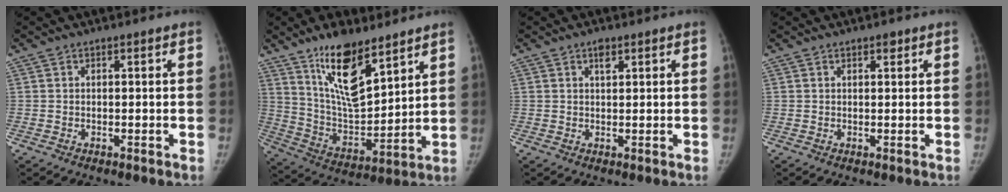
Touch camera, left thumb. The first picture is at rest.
{"total": 16.1, "force": [10.5, 5.8, 10.8], "torque": [-0.158, -0.068, 0.203]}
{"total": 2.0, "force": [1.2, 1.0, 1.3], "torque": [-0.015, -0.005, 0.019]}
{"total": 1.3, "force": [0.9, 0.6, 0.8], "torque": [-0.004, -0.003, 0.011]}